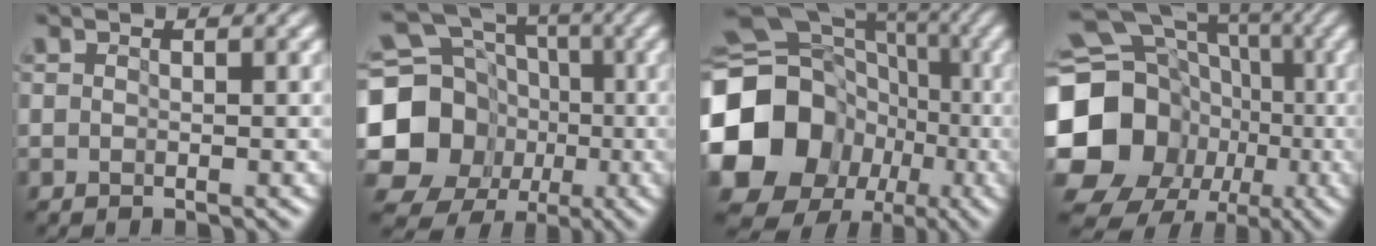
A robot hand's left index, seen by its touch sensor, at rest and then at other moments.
{"total": 15.8, "force": [-1.4, 14.2, 6.7], "torque": [-0.157, -0.011, -0.049]}
{"total": 18.0, "force": [-3.8, 15.9, 7.4], "torque": [-0.179, -0.016, -0.102]}
{"total": 21.8, "force": [-3.6, 19.7, 8.5], "torque": [-0.190, -0.016, -0.090]}